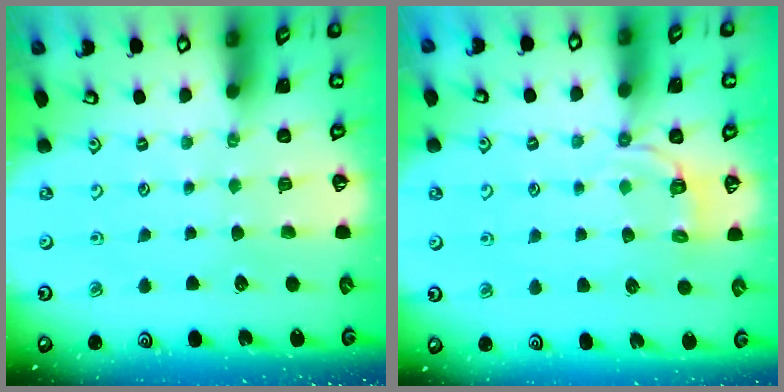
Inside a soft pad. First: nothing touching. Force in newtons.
{"total": 3.3, "press": 2.8, "slide": 1.8}